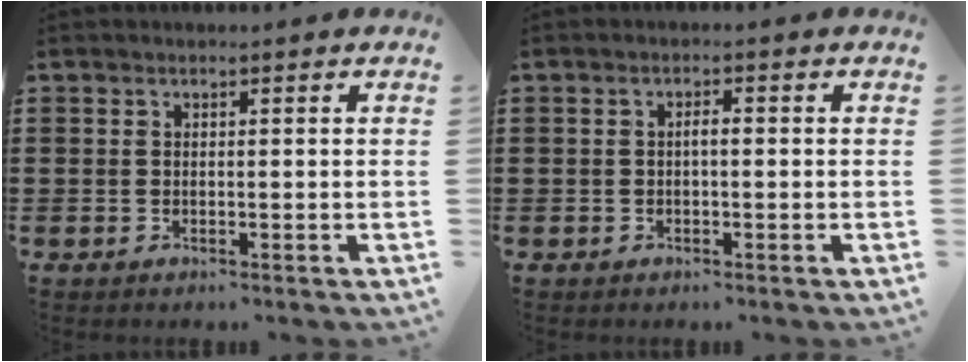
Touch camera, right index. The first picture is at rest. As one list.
[{"total": 1.4, "force": [-0.2, 0.3, 1.3], "torque": [-0.024, 0.002, -0.005]}]